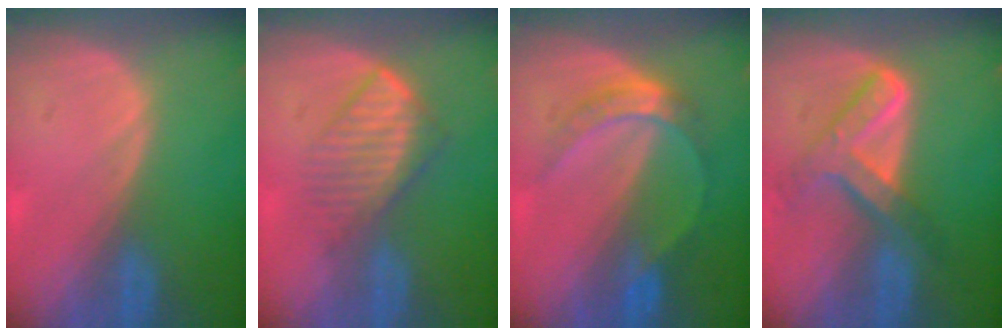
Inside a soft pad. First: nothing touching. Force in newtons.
{"total": 6.0, "press": 5.7, "slide": 2.0}
{"total": 5.0, "press": 4.8, "slide": 1.3}
{"total": 7.6, "press": 6.3, "slide": 4.2}